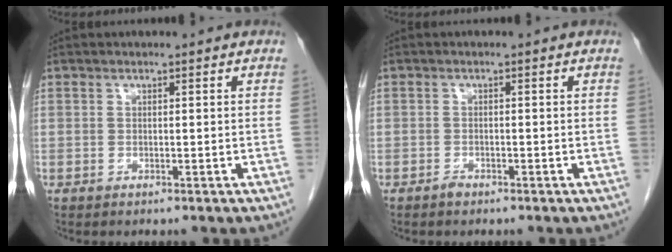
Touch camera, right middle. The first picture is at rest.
{"total": 0.8, "force": [-0.7, 0.3, 0.2], "torque": [-0.004, 0.001, -0.012]}